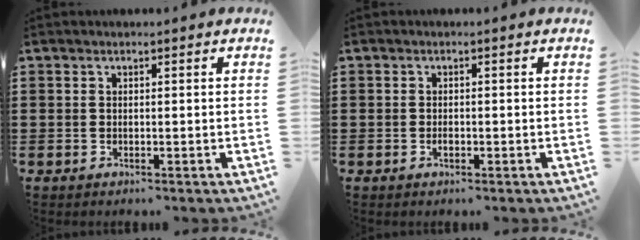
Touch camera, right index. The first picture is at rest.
{"total": 1.0, "force": [-0.5, 0.3, 0.7], "torque": [-0.015, -0.006, -0.008]}